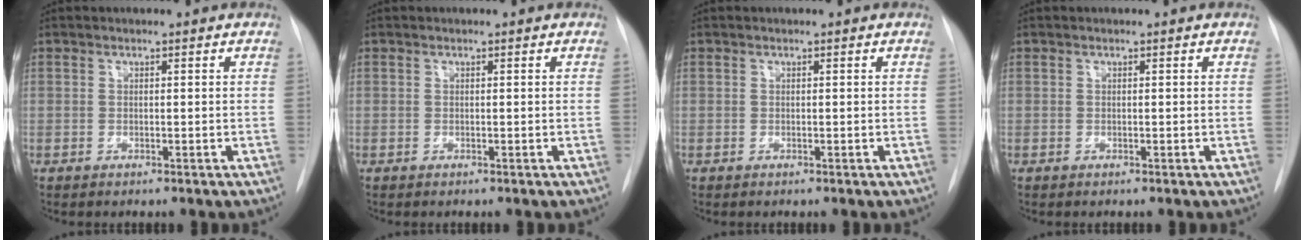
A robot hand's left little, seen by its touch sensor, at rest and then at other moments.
{"total": 0.0}
{"total": 0.0}
{"total": 0.0}